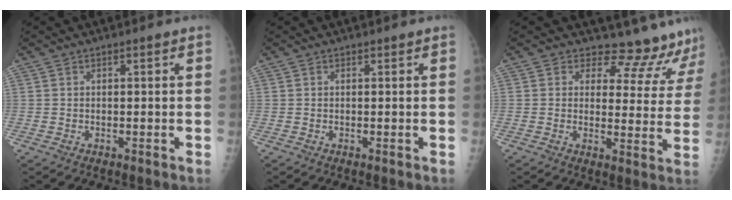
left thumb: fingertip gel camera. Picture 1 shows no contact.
{"total": 0.0}
{"total": 11.7, "force": [11.2, 3.3, 0.3], "torque": [0.040, -0.105, 0.112]}